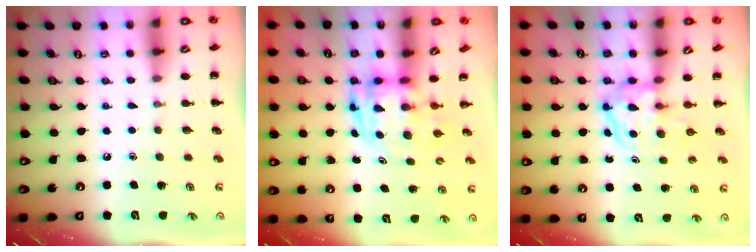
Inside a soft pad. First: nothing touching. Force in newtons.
{"total": 3.3, "press": 3.2, "slide": 0.7}
{"total": 3.9, "press": 3.9, "slide": 0.5}